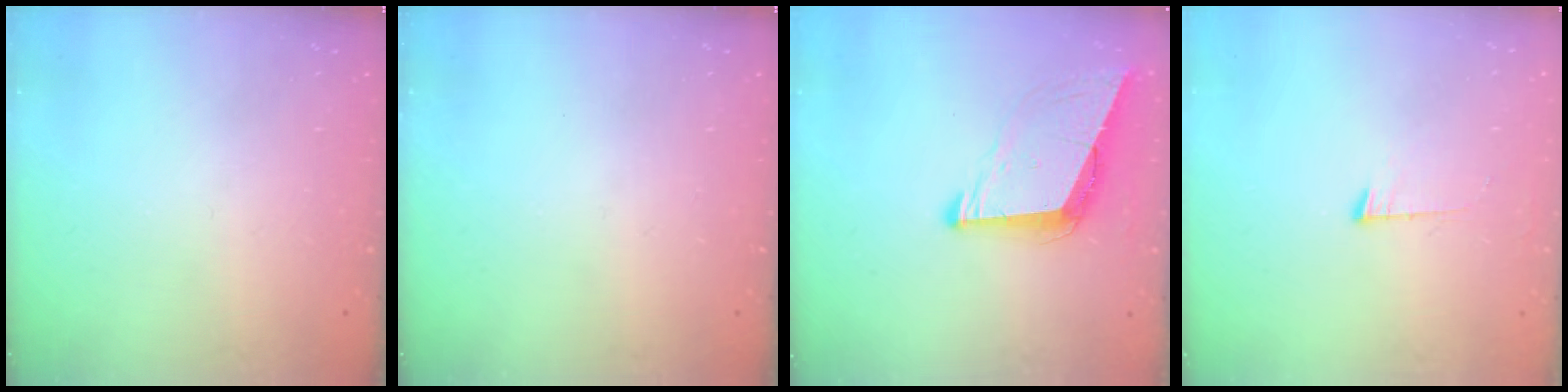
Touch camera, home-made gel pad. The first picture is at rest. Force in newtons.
{"total": 0.0}
{"total": 9.0, "press": 8.2, "slide": 3.5}
{"total": 3.9, "press": 3.9, "slide": 0.6}